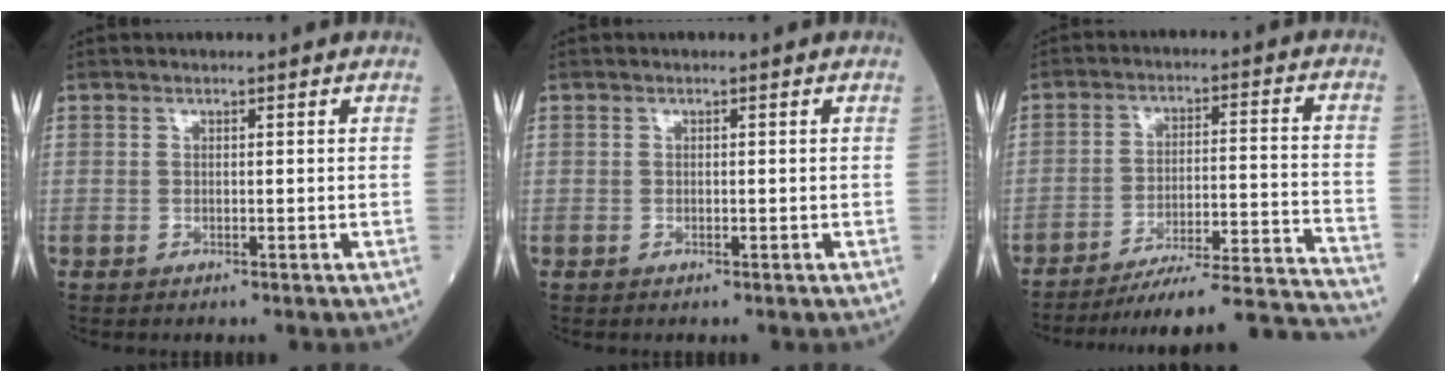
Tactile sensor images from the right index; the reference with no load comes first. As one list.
[{"total": 0.0}, {"total": 23.1, "force": [-22.1, -1.4, 6.8], "torque": [-0.050, -0.010, -0.303]}]